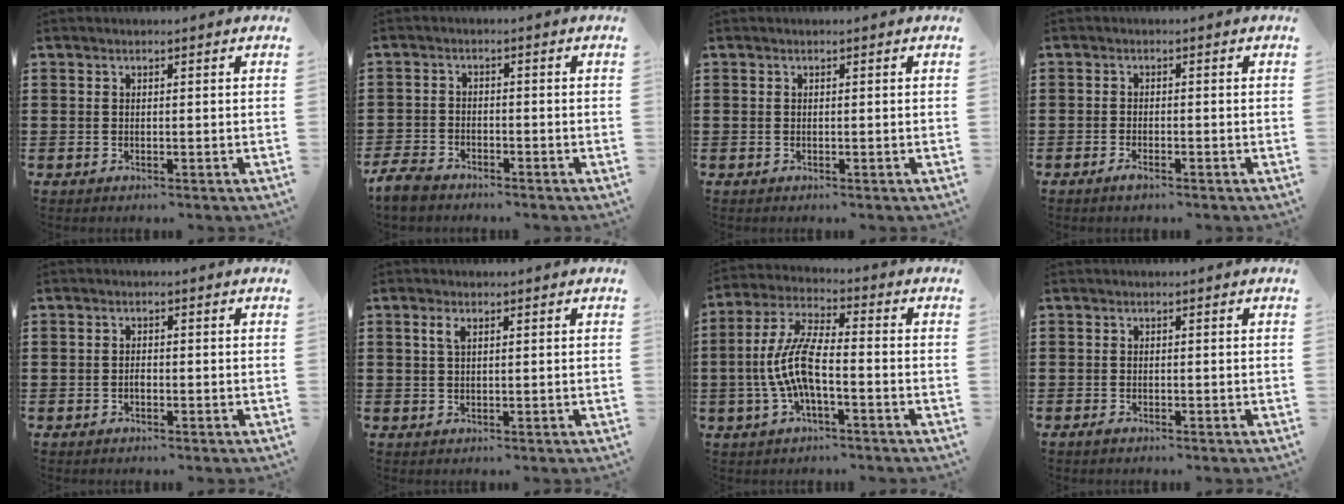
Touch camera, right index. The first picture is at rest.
{"total": 3.6, "force": [-3.3, 1.1, 0.9], "torque": [-0.039, -0.001, -0.073]}
{"total": 0.0}
{"total": 1.4, "force": [-1.1, 0.4, 0.7], "torque": [-0.015, -0.003, -0.021]}
{"total": 1.1, "force": [-0.4, 0.7, 0.7], "torque": [-0.014, -0.001, -0.008]}
{"total": 1.8, "force": [0.8, 0.7, 1.5], "torque": [-0.033, 0.005, 0.013]}
{"total": 8.8, "force": [-2.1, 2.6, 8.1], "torque": [-0.187, -0.011, -0.046]}
{"total": 0.6, "force": [-0.5, 0.2, 0.1], "torque": [-0.003, -0.001, -0.011]}